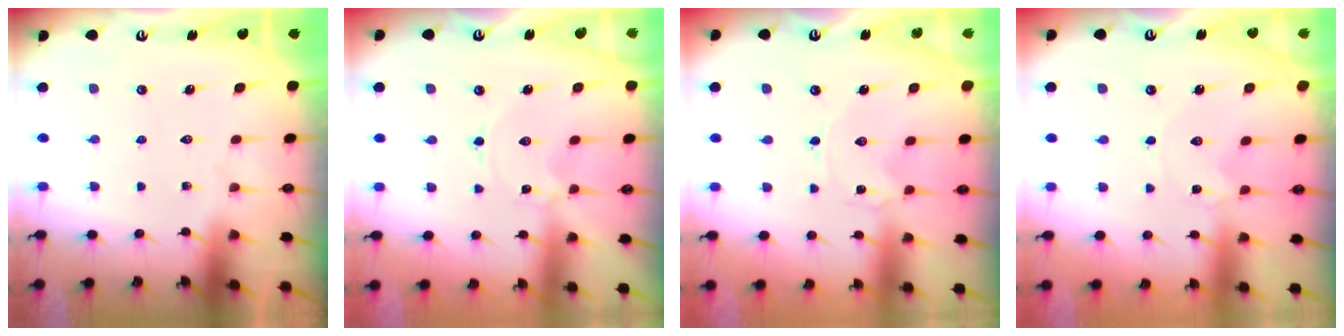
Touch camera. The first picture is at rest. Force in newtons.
{"total": 0.0}
{"total": 0.0}
{"total": 0.0}